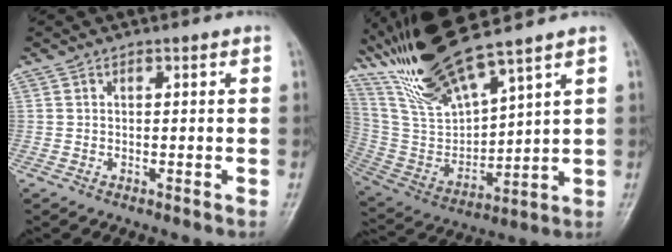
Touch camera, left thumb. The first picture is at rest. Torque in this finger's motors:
{"motor_torque": [0.99, -0.81, 1.45, -1.32, 0.48]}